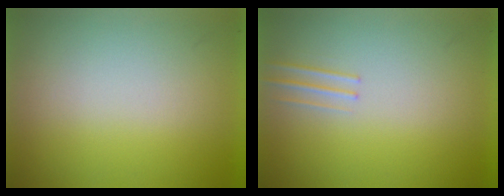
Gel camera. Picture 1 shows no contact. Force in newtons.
{"total": 1.1}